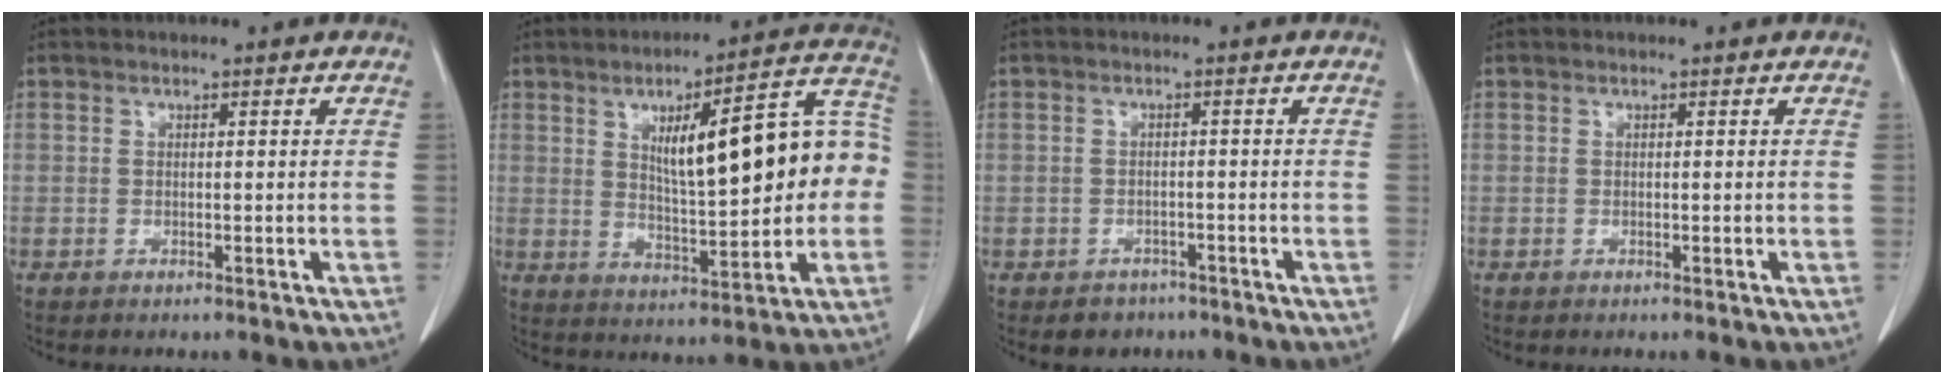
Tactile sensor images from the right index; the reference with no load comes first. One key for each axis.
{"total": 17.7, "fx": 1.9, "fy": 4.2, "fz": 17.1, "tx": -0.232, "ty": 0.039, "tz": 0.036}
{"total": 3.1, "fx": -2.0, "fy": 2.3, "fz": 0.2, "tx": -0.005, "ty": 0.010, "tz": -0.026}
{"total": 0.0}